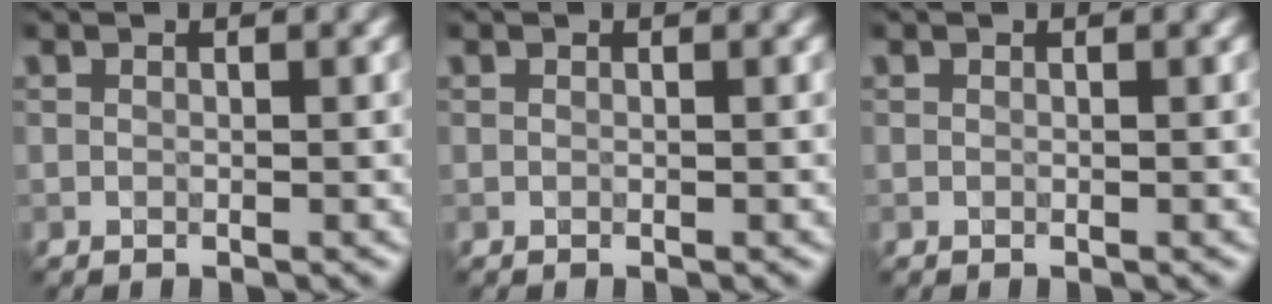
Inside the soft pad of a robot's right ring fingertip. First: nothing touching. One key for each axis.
{"total": 0.0}
{"total": 0.0}